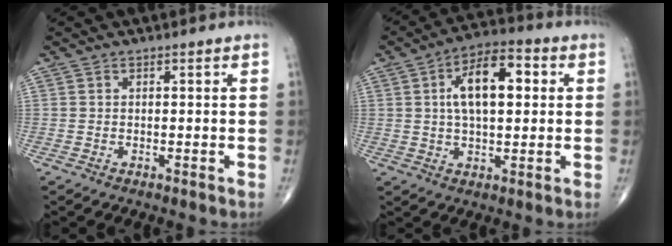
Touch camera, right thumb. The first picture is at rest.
{"total": 12.4, "force": [2.5, 6.1, 10.6], "torque": [-0.164, 0.015, 0.035]}